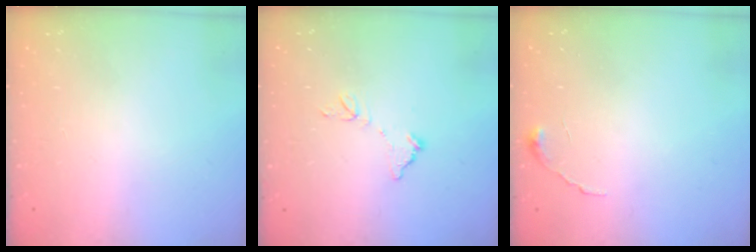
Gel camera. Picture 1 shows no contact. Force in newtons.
{"total": 7.0, "press": 7.0, "slide": 0.5}
{"total": 6.3, "press": 6.3, "slide": 0.3}